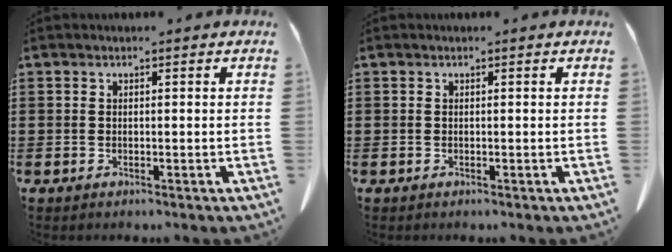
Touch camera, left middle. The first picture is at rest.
{"total": 0.0}